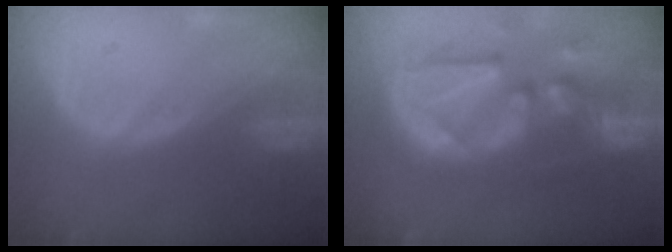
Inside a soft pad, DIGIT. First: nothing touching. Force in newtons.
{"total": 13.0, "press": 11.3, "slide": 6.5}